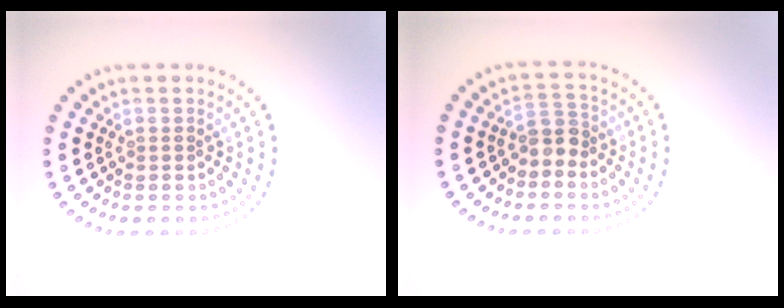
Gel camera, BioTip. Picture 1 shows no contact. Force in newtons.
{"total": 2.1, "press": 1.7, "slide": 1.3}